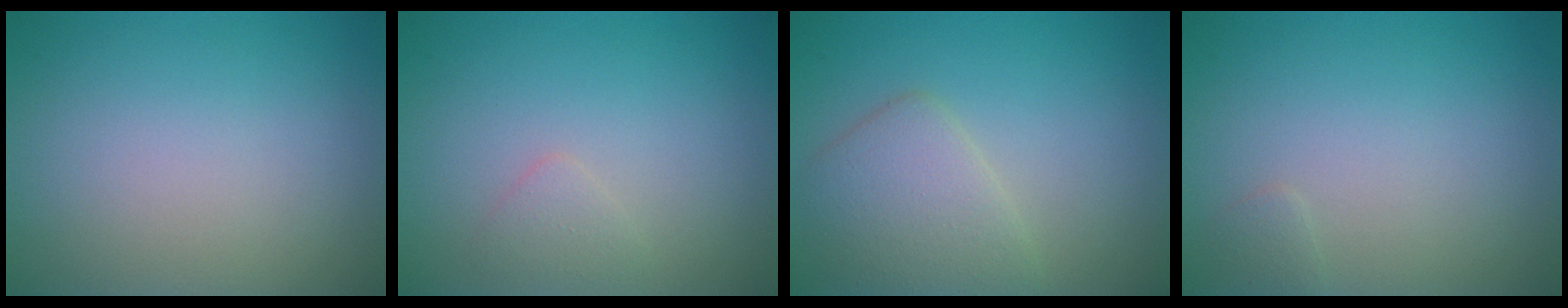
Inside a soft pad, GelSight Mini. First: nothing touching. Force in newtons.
{"total": 1.1, "press": 1.1, "slide": 0.0}
{"total": 3.8, "press": 3.8, "slide": 0.2}
{"total": 0.6, "press": 0.6, "slide": 0.1}